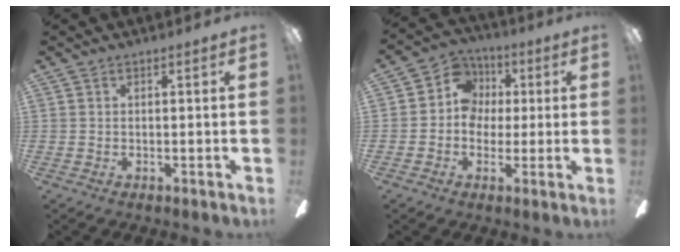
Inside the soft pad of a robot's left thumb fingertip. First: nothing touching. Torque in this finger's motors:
{"motor_torque": [0.02, -0.13, -0.09, 0.05, 0.00]}